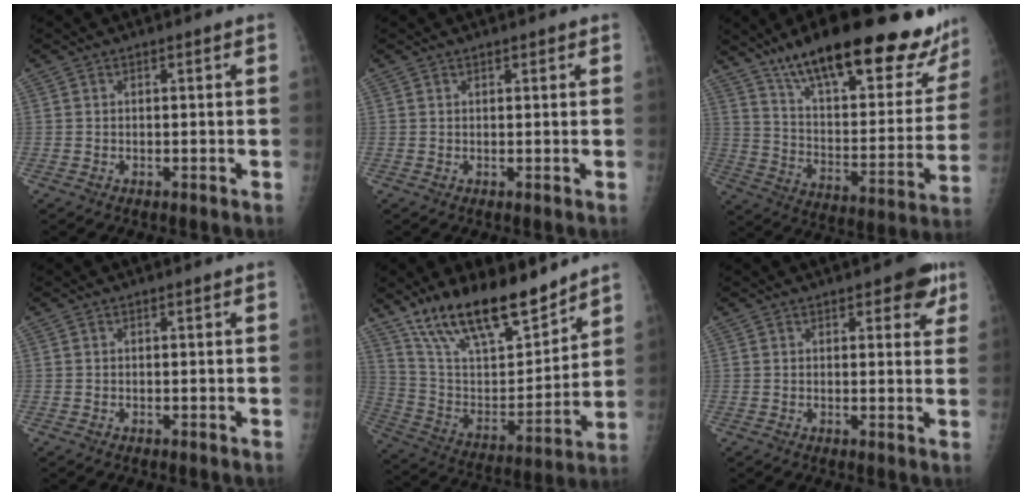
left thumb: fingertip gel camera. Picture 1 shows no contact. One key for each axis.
{"total": 0.8, "fx": 0.6, "fy": 0.4, "fz": 0.2, "tx": 0.001, "ty": -0.004, "tz": 0.007}
{"total": 31.7, "fx": 22.9, "fy": 8.8, "fz": 20.1, "tx": -0.263, "ty": -0.077, "tz": 0.336}
{"total": 0.0}
{"total": 21.1, "fx": 16.2, "fy": 6.7, "fz": 11.6, "tx": -0.171, "ty": -0.079, "tz": 0.294}
{"total": 5.4, "fx": 3.0, "fy": 2.6, "fz": 3.7, "tx": -0.014, "ty": -0.009, "tz": 0.030}